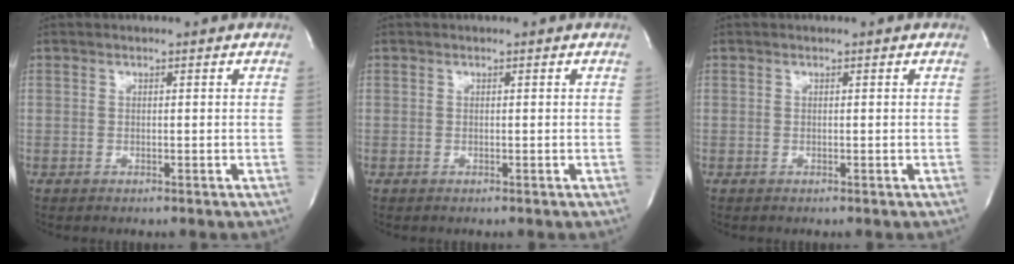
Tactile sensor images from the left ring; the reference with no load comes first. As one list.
[{"total": 0.0}, {"total": 0.0}]